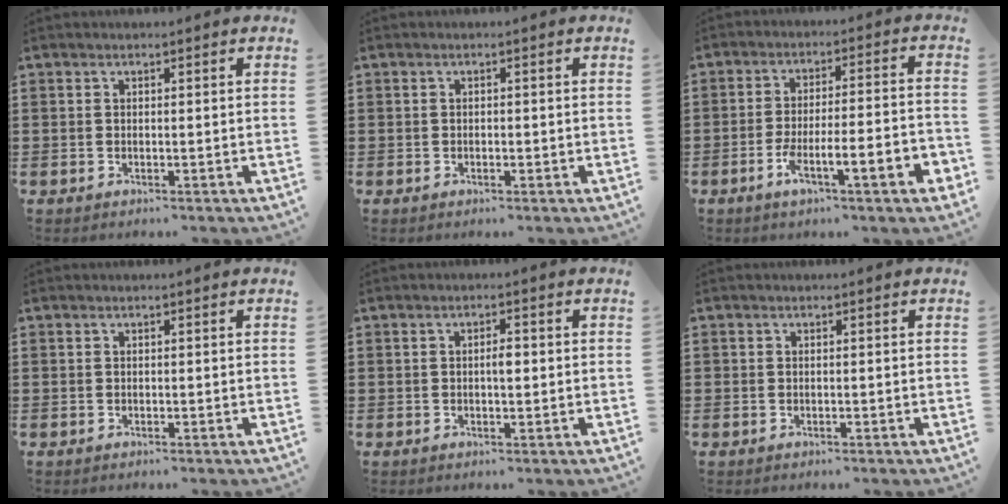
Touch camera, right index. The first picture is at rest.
{"total": 0.5, "force": [-0.1, 0.3, 0.4], "torque": [-0.009, -0.001, -0.002]}
{"total": 7.9, "force": [-4.2, 1.0, 6.6], "torque": [-0.122, -0.005, -0.081]}
{"total": 0.0}
{"total": 1.9, "force": [0.0, 0.7, 1.8], "torque": [-0.034, 0.002, -0.002]}
{"total": 0.0}